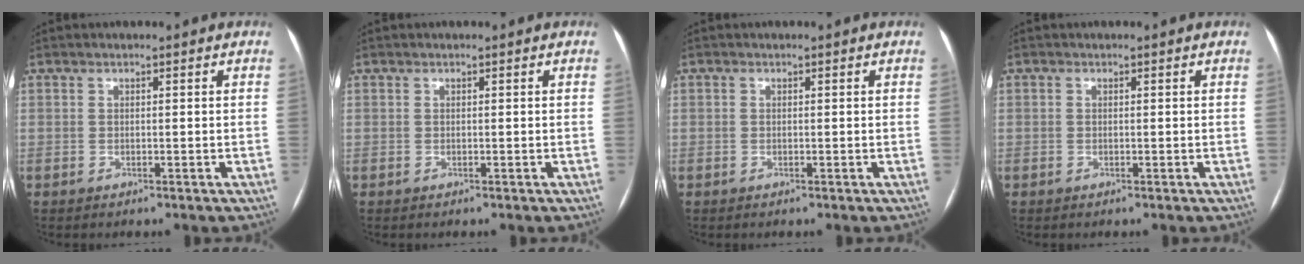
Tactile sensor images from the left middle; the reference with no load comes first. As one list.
[{"total": 0.0}, {"total": 0.0}, {"total": 0.0}]